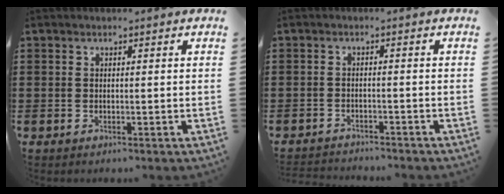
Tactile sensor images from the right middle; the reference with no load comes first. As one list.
[{"total": 1.8, "force": [-1.8, 0.1, -0.1], "torque": [-0.005, 0.001, -0.039]}]